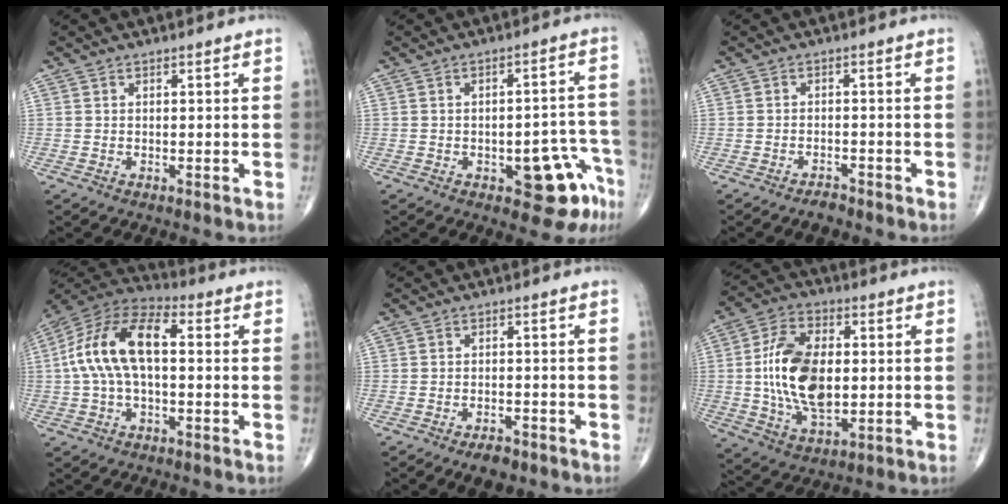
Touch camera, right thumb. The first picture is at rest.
{"total": 10.4, "force": [-5.1, 4.6, 7.8], "torque": [-0.052, 0.039, -0.057]}
{"total": 2.3, "force": [-2.0, 0.8, 0.8], "torque": [-0.018, 0.009, -0.033]}
{"total": 15.1, "force": [0.9, 7.8, 12.9], "torque": [-0.252, 0.042, 0.005]}
{"total": 3.9, "force": [-2.9, 1.7, 2.1], "torque": [-0.027, 0.010, -0.043]}
{"total": 16.1, "force": [0.1, 9.2, 13.2], "torque": [-0.237, 0.005, 0.004]}